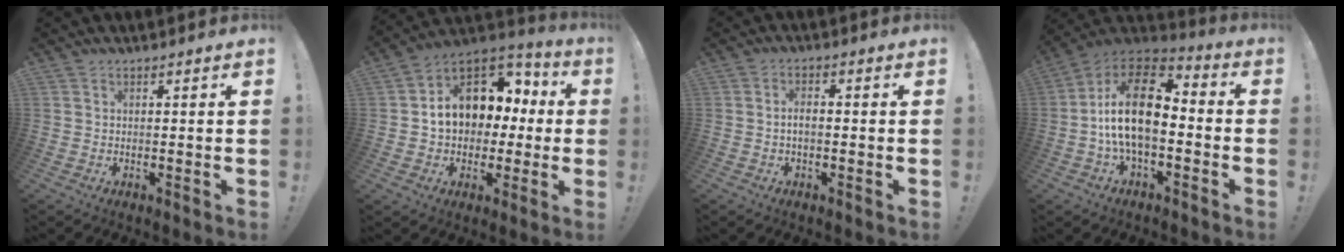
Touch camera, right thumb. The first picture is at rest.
{"total": 13.9, "force": [2.6, 11.2, 7.7], "torque": [-0.107, -0.009, 0.059]}
{"total": 2.8, "force": [-0.5, 1.1, 2.6], "torque": [-0.052, 0.005, -0.011]}
{"total": 19.0, "force": [-0.3, 10.1, 16.1], "torque": [-0.288, 0.019, -0.001]}